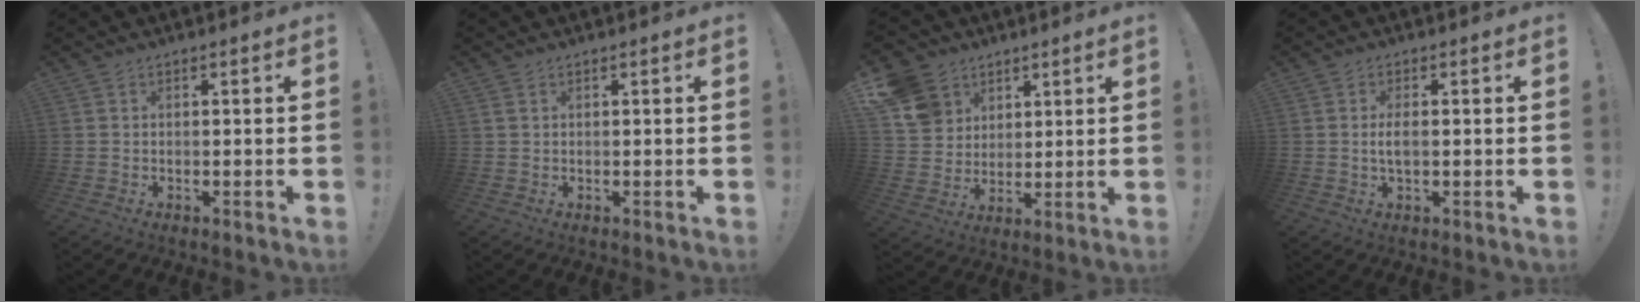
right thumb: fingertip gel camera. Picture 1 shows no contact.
{"total": 0.9, "force": [0.5, 0.7, 0.4], "torque": [-0.016, 0.005, 0.011]}
{"total": 12.4, "force": [6.4, 10.0, 3.8], "torque": [-0.063, -0.032, 0.135]}
{"total": 3.3, "force": [-0.2, 1.2, 3.0], "torque": [-0.054, -0.003, -0.007]}